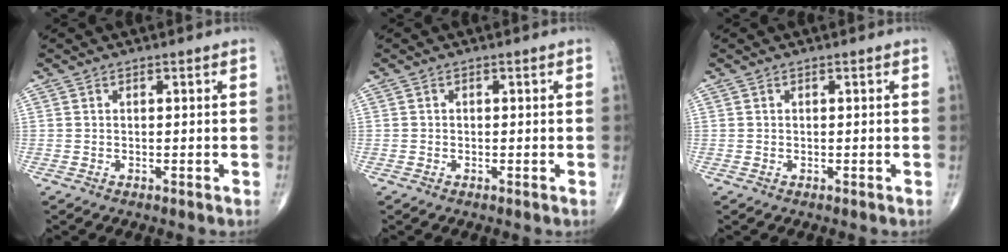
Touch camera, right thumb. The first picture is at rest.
{"total": 0.0}
{"total": 0.0}